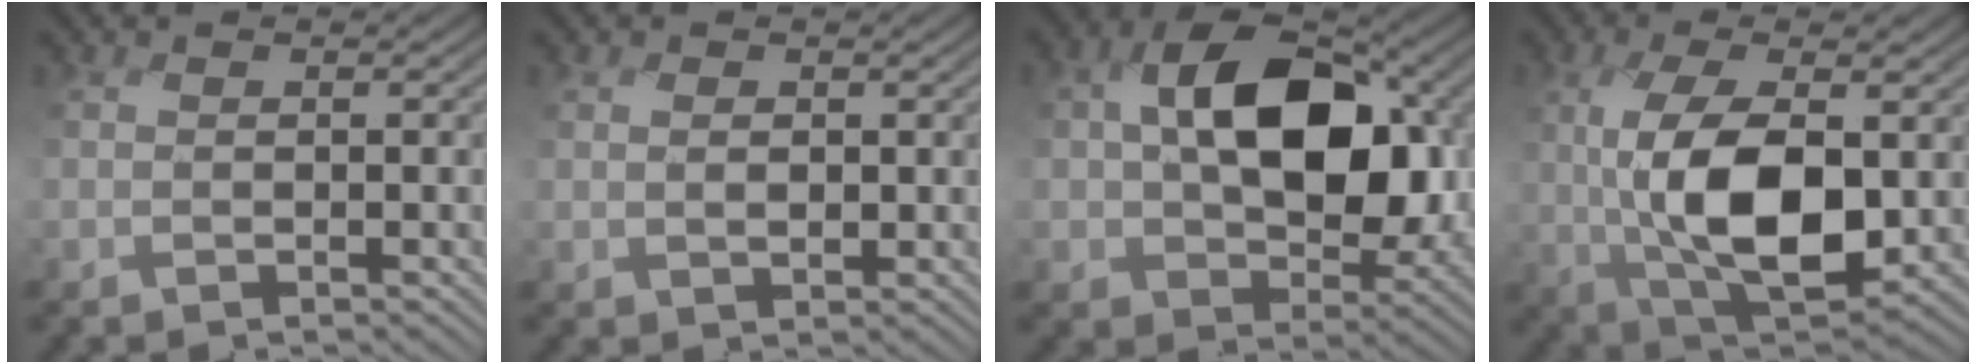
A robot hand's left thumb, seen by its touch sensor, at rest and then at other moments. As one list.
[{"total": 1.5, "force": [0.2, 1.0, 1.1], "torque": [-0.024, -0.003, 0.002]}, {"total": 14.6, "force": [1.8, 9.7, 10.8], "torque": [-0.183, 0.003, 0.034]}, {"total": 11.0, "force": [-0.5, 5.3, 9.6], "torque": [-0.203, -0.013, -0.002]}]